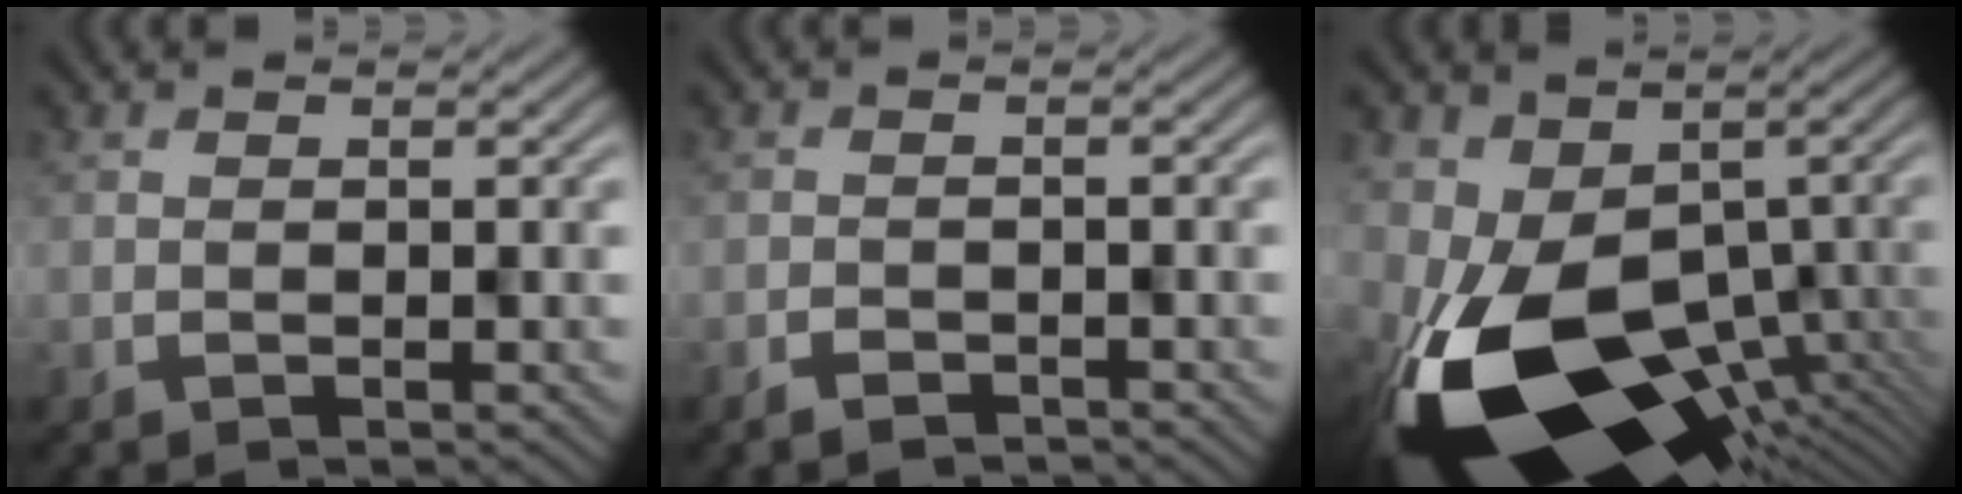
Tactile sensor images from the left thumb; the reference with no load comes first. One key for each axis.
{"total": 2.0, "fx": -1.7, "fy": 0.7, "fz": 0.8, "tx": -0.012, "ty": 0.001, "tz": -0.031}
{"total": 18.4, "fx": -5.8, "fy": 11.0, "fz": 13.5, "tx": -0.245, "ty": -0.033, "tz": -0.062}